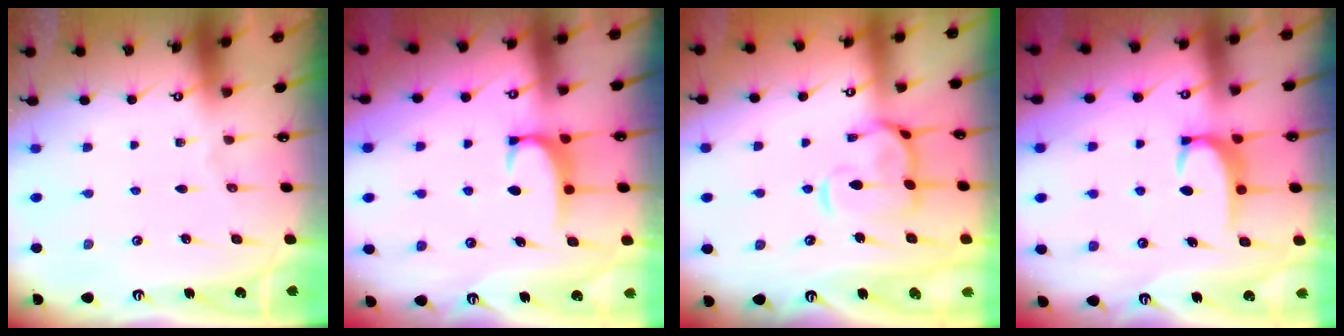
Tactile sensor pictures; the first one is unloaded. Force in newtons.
{"total": 1.8, "press": 1.8, "slide": 0.5}
{"total": 6.1, "press": 6.0, "slide": 1.1}
{"total": 3.4, "press": 3.4, "slide": 0.4}